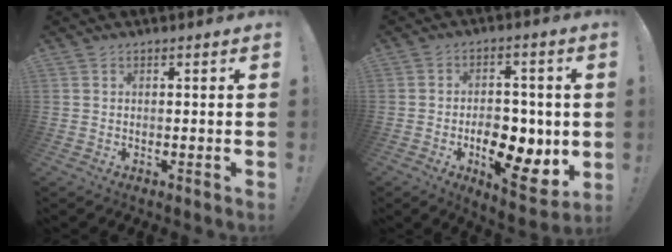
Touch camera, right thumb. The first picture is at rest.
{"total": 14.6, "force": [-3.6, 8.7, 11.1], "torque": [-0.132, 0.008, -0.052]}